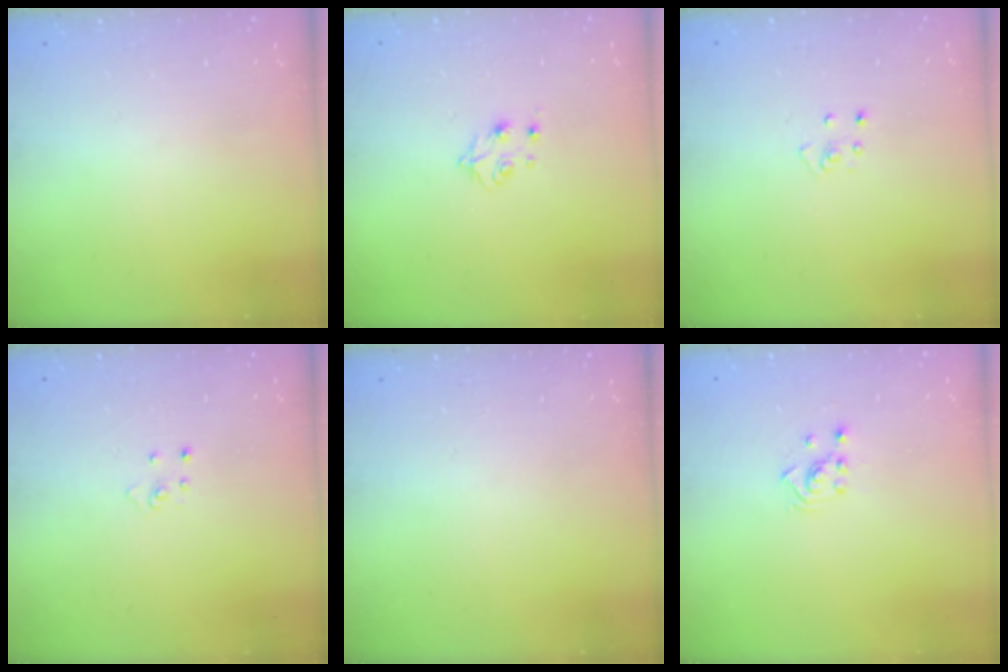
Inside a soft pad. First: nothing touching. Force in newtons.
{"total": 4.3, "press": 4.3, "slide": 0.6}
{"total": 2.8, "press": 2.7, "slide": 0.3}
{"total": 2.8, "press": 2.8, "slide": 0.2}
{"total": 0.0}
{"total": 2.2, "press": 2.2, "slide": 0.2}